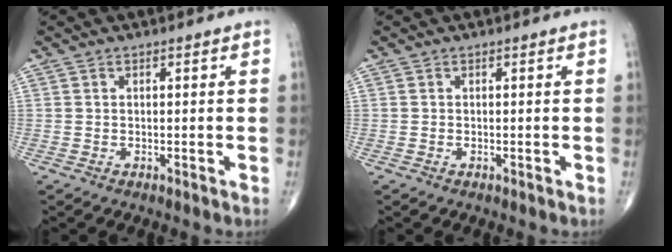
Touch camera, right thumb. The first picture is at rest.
{"total": 0.0}